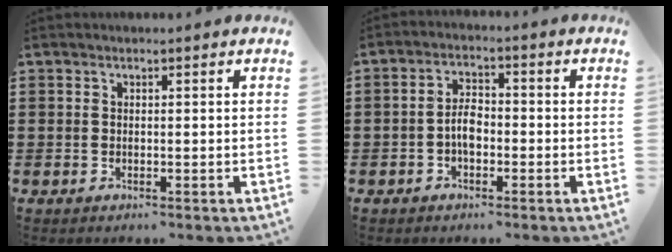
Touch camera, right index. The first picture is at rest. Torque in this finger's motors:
{"motor_torque": [2.14, 0.00, 0.47, 0.05]}